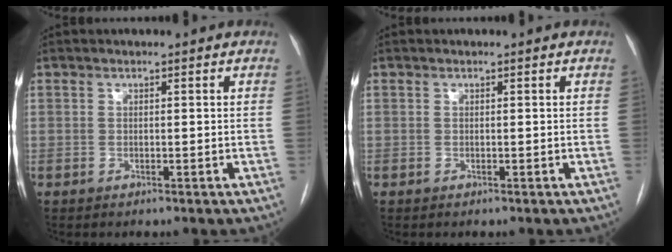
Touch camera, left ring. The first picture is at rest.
{"total": 0.0}